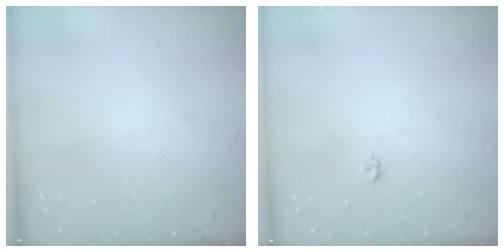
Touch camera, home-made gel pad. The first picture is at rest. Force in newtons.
{"total": 4.0, "press": 3.9, "slide": 0.7}